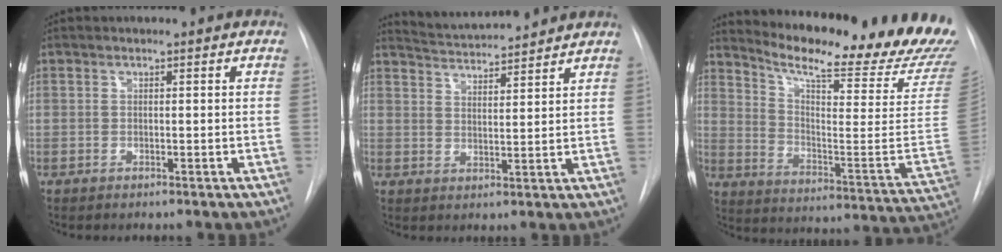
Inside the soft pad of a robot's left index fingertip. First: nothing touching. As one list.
[{"total": 9.2, "force": [8.9, 0.1, 2.4], "torque": [-0.051, 0.017, 0.140]}, {"total": 26.5, "force": [23.6, 2.0, 11.8], "torque": [-0.189, -0.108, 0.302]}]